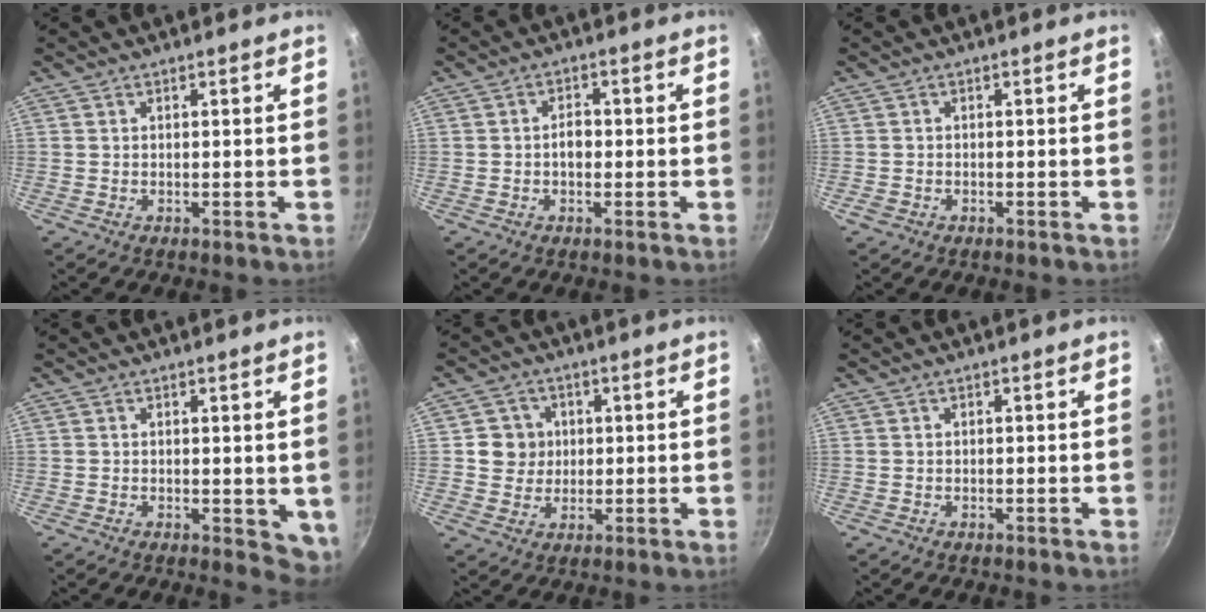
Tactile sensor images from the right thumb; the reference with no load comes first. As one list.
[{"total": 2.9, "force": [-0.4, 2.0, 2.1], "torque": [-0.019, 0.012, -0.008]}, {"total": 0.0}, {"total": 4.5, "force": [0.7, 2.5, 3.7], "torque": [-0.039, -0.010, 0.012]}, {"total": 5.6, "force": [0.9, 5.4, 1.4], "torque": [0.012, 0.002, 0.010]}, {"total": 0.0}]